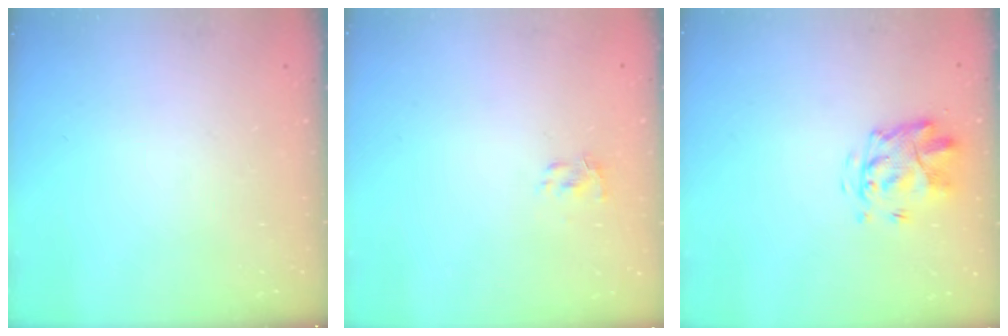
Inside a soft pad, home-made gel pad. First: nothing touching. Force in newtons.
{"total": 1.4, "press": 1.3, "slide": 0.6}
{"total": 3.8, "press": 3.4, "slide": 1.8}